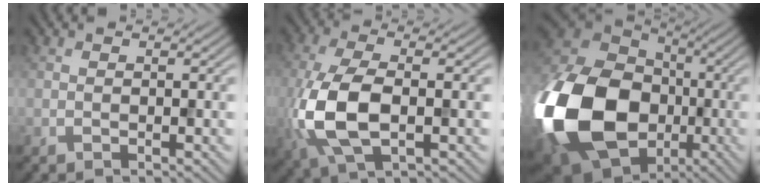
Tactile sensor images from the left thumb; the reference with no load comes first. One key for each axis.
{"total": 10.1, "fx": -1.4, "fy": 5.1, "fz": 8.5, "tx": -0.218, "ty": -0.019, "tz": -0.022}
{"total": 23.3, "fx": -5.8, "fy": 17.4, "fz": 14.4, "tx": -0.385, "ty": -0.031, "tz": -0.114}